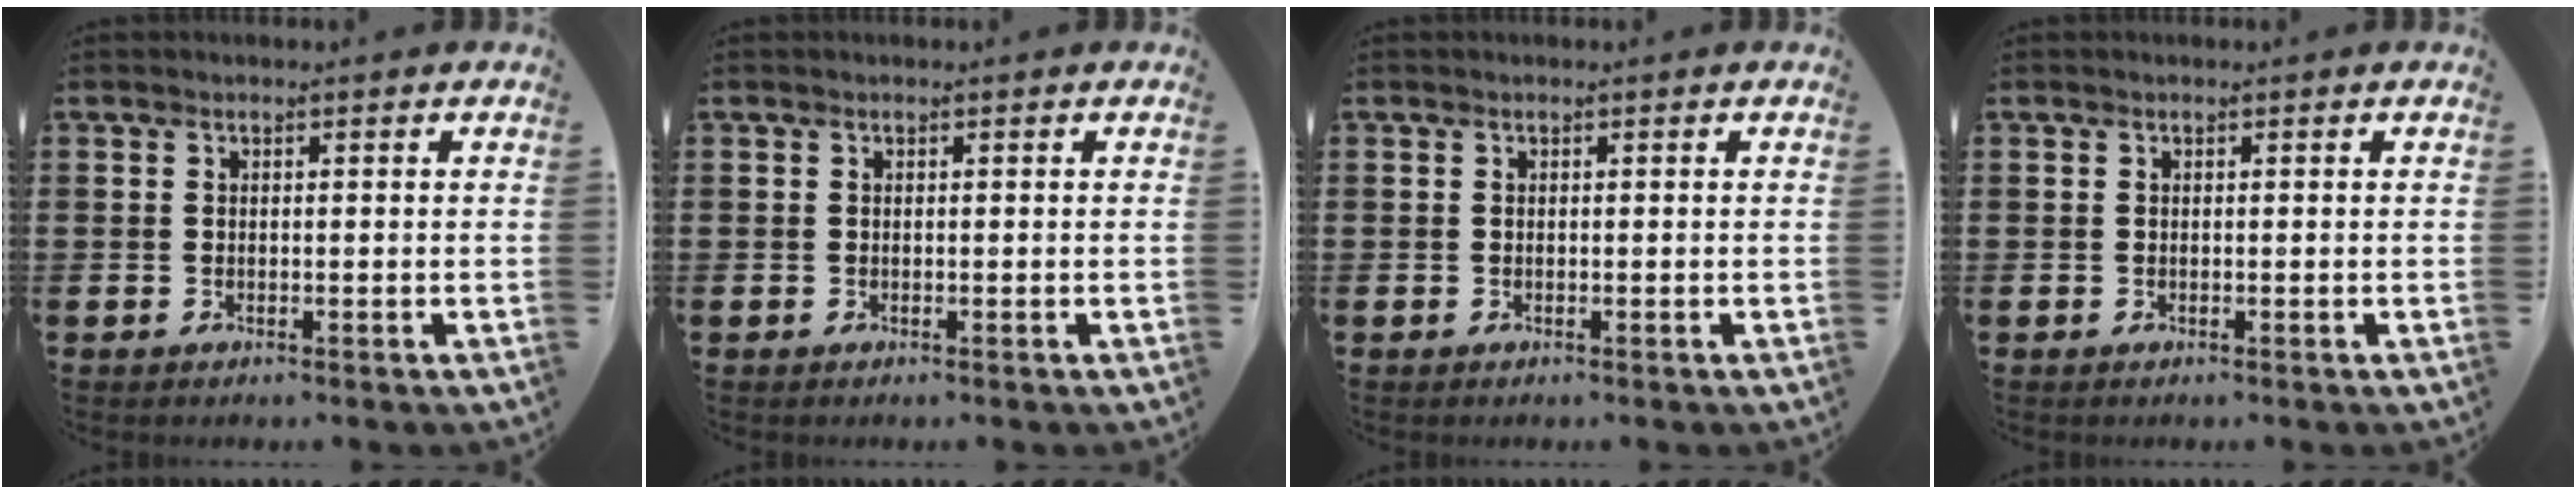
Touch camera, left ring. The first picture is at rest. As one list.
[{"total": 0.0}, {"total": 0.0}, {"total": 0.0}]